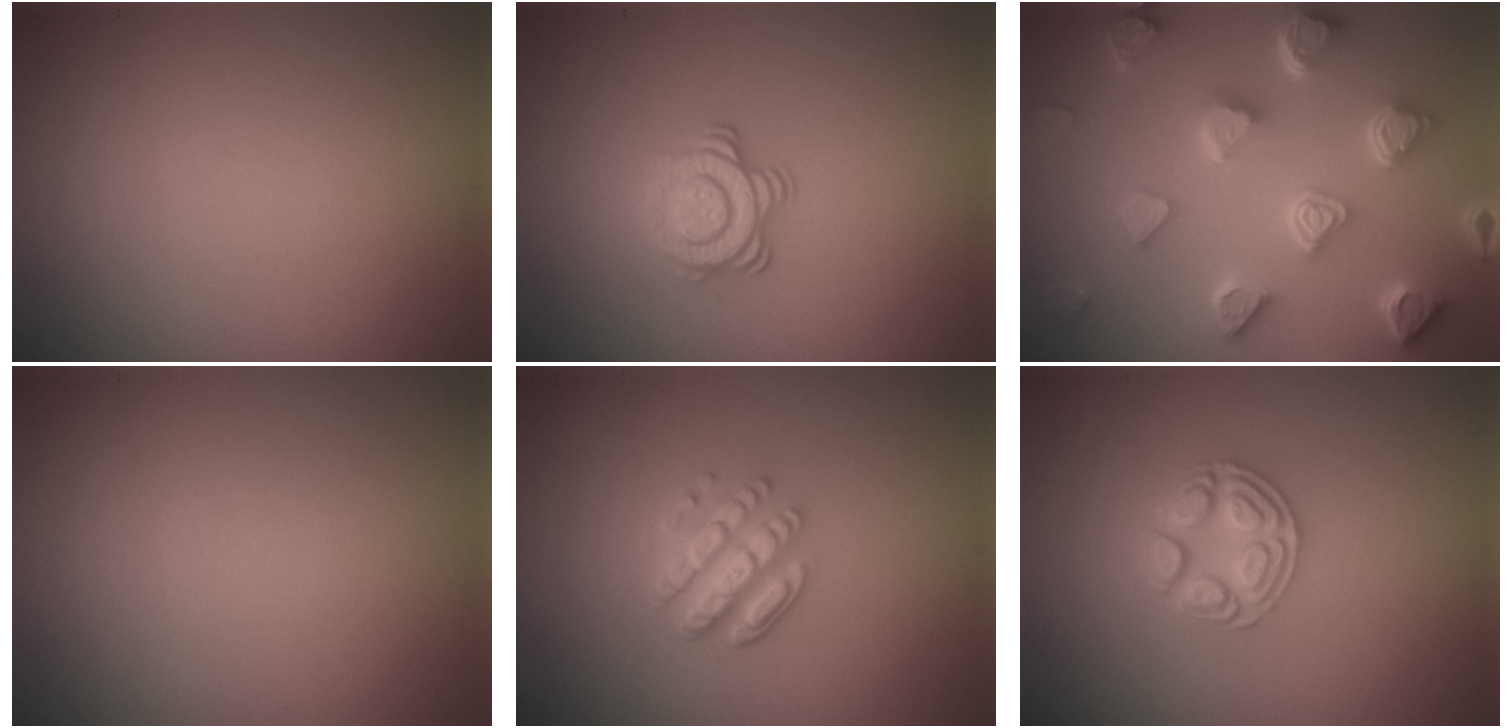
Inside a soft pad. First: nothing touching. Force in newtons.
{"total": 3.5, "press": 2.5, "slide": 2.4}
{"total": 7.1, "press": 5.5, "slide": 4.4}
{"total": 0.0}
{"total": 3.5, "press": 3.0, "slide": 1.7}
{"total": 2.9, "press": 2.7, "slide": 1.0}